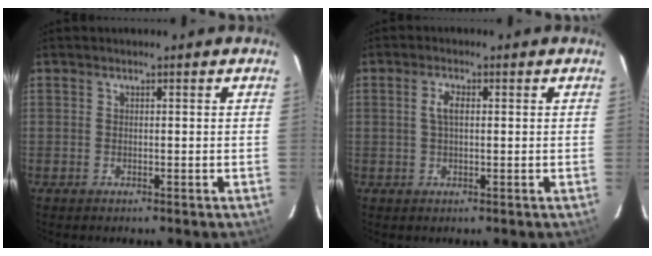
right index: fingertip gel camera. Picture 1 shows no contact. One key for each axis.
{"total": 2.7, "fx": 0.4, "fy": 1.1, "fz": 2.4, "tx": -0.050, "ty": 0.006, "tz": 0.009}